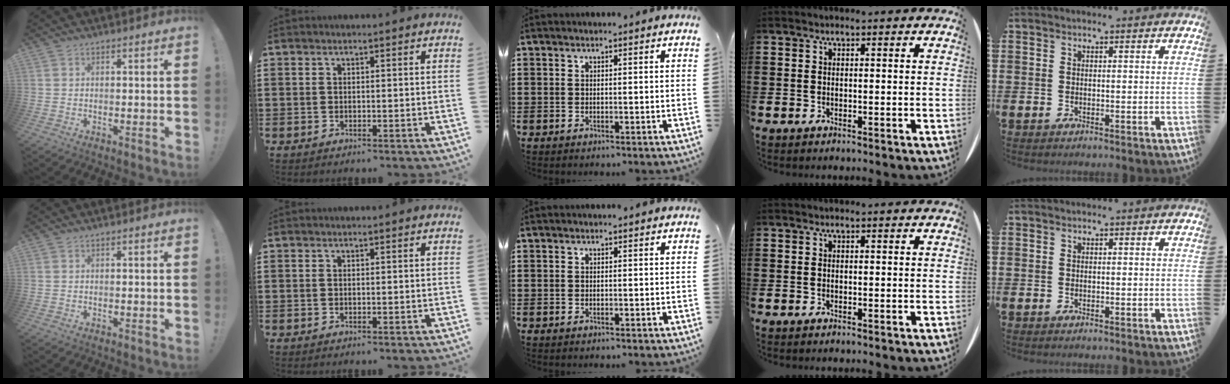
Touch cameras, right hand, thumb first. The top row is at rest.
{}